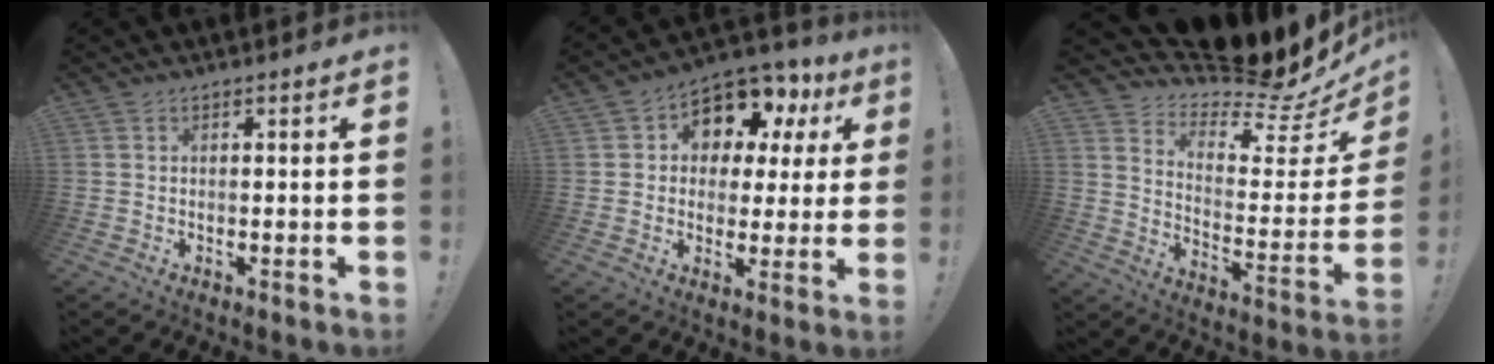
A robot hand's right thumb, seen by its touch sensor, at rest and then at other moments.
{"total": 9.7, "force": [5.5, 6.7, 4.4], "torque": [-0.062, -0.049, 0.097]}
{"total": 9.3, "force": [8.3, 1.7, 3.9], "torque": [-0.043, -0.101, 0.125]}